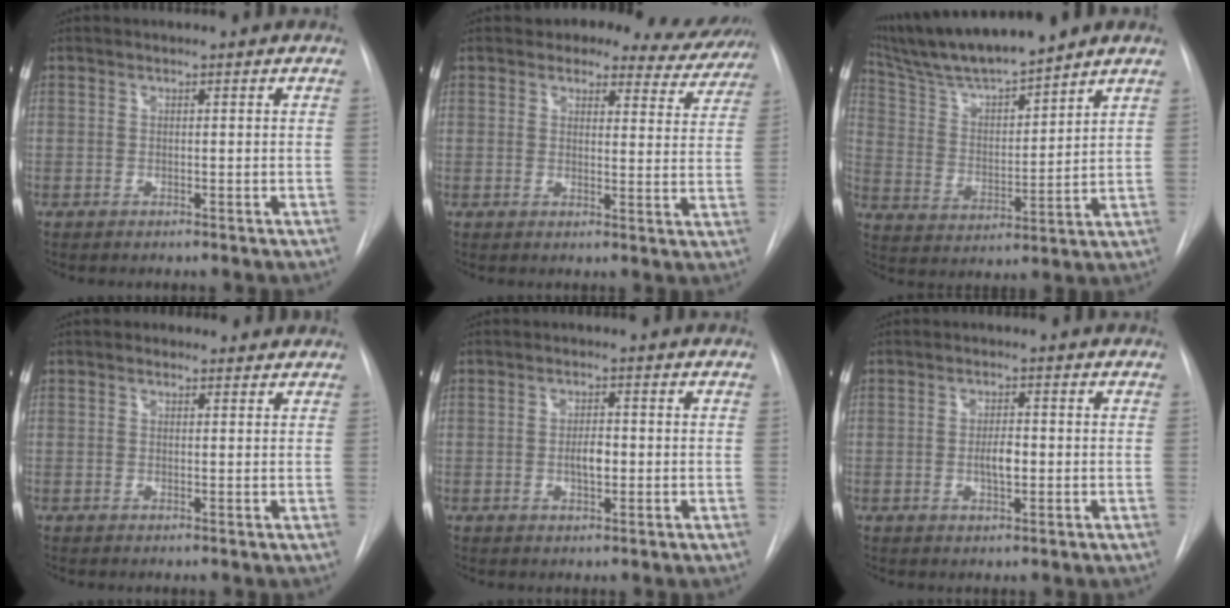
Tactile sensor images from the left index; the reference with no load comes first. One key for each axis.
{"total": 10.7, "fx": 9.9, "fy": 3.9, "fz": 1.2, "tx": 0.020, "ty": -0.015, "tz": 0.088}
{"total": 13.8, "fx": 12.2, "fy": 0.3, "fz": 6.3, "tx": -0.118, "ty": 0.009, "tz": 0.230}
{"total": 1.8, "fx": 1.3, "fy": 1.2, "fz": 0.4, "tx": -0.007, "ty": 0.011, "tz": 0.014}
{"total": 2.8, "fx": -0.3, "fy": 1.1, "fz": 2.5, "tx": -0.044, "ty": 0.002, "tz": -0.003}
{"total": 3.0, "fx": -0.3, "fy": 1.0, "fz": 2.8, "tx": -0.049, "ty": 0.001, "tz": -0.003}